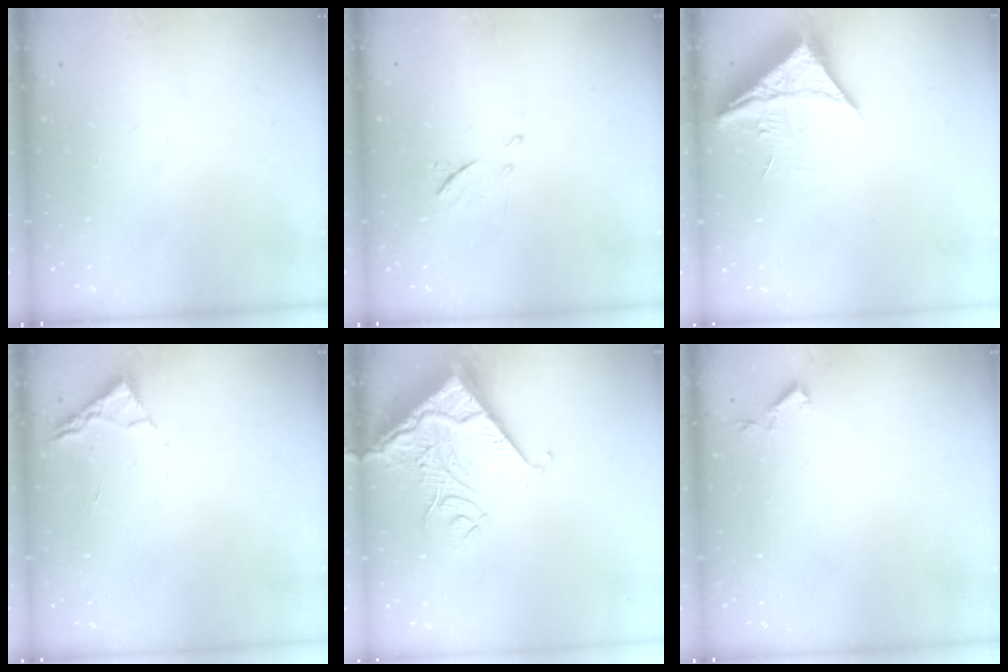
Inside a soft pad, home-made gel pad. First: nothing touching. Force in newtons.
{"total": 7.0, "press": 7.0, "slide": 0.6}
{"total": 9.4, "press": 9.3, "slide": 1.0}
{"total": 3.0, "press": 2.9, "slide": 0.4}
{"total": 11.2, "press": 11.1, "slide": 1.5}
{"total": 2.9, "press": 2.9, "slide": 0.5}